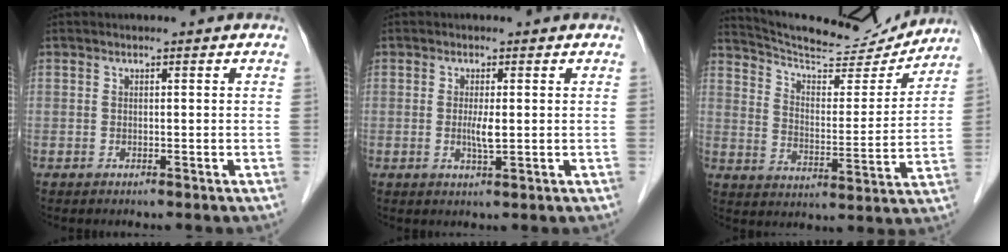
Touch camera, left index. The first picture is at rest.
{"total": 2.3, "force": [-0.4, 0.2, 2.2], "torque": [-0.048, -0.010, -0.007]}
{"total": 17.6, "force": [16.8, 2.4, 4.7], "torque": [-0.080, -0.022, 0.244]}